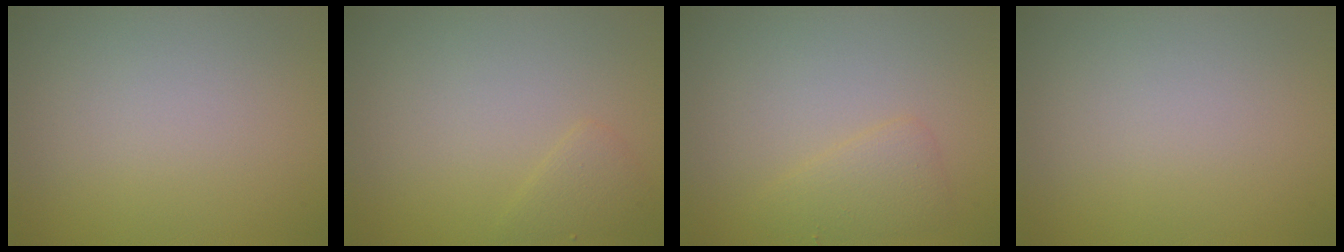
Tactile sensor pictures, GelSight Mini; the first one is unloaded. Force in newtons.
{"total": 1.3, "press": 1.3, "slide": 0.1}
{"total": 1.9, "press": 1.9, "slide": 0.0}
{"total": 0.0}